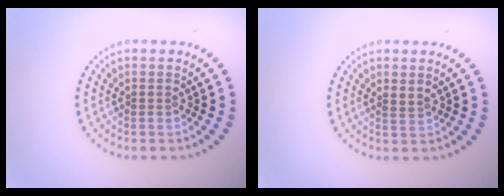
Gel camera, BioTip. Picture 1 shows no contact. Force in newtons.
{"total": 0.9, "press": 0.8, "slide": 0.5}